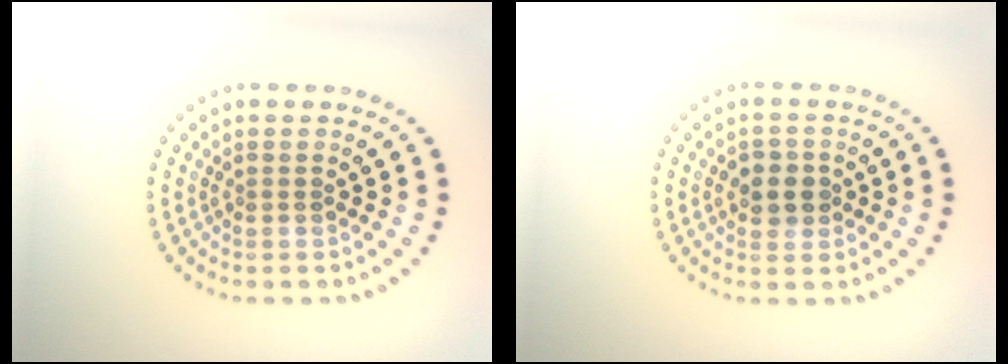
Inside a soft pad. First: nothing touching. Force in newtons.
{"total": 2.4, "press": 2.3, "slide": 0.7}